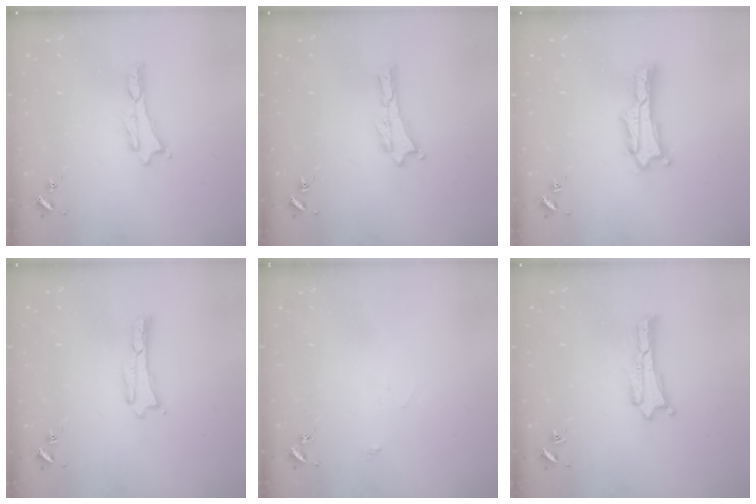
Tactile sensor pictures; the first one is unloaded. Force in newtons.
{"total": 0.0}
{"total": 1.4, "press": 1.3, "slide": 0.2}
{"total": 0.0}
{"total": 2.5, "press": 2.5, "slide": 0.2}
{"total": 0.0}